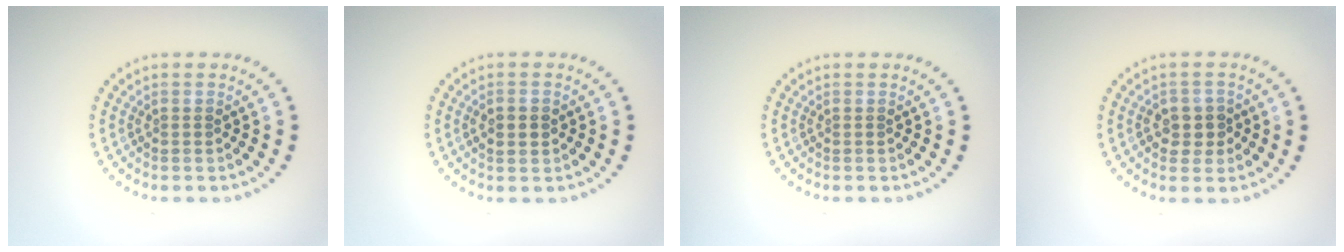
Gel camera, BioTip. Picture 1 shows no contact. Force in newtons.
{"total": 2.2, "press": 2.2, "slide": 0.2}
{"total": 0.0}
{"total": 2.5, "press": 2.4, "slide": 0.4}